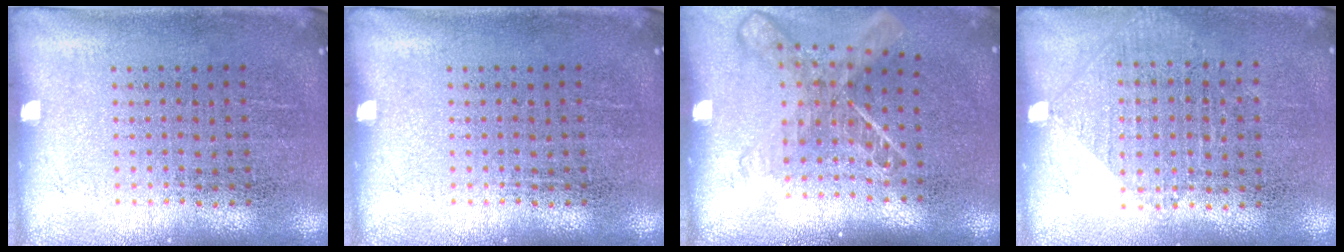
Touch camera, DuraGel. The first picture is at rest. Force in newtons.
{"total": 0.0}
{"total": 1.8, "press": 1.4, "slide": 1.1}
{"total": 0.5, "press": 0.5, "slide": 0.2}